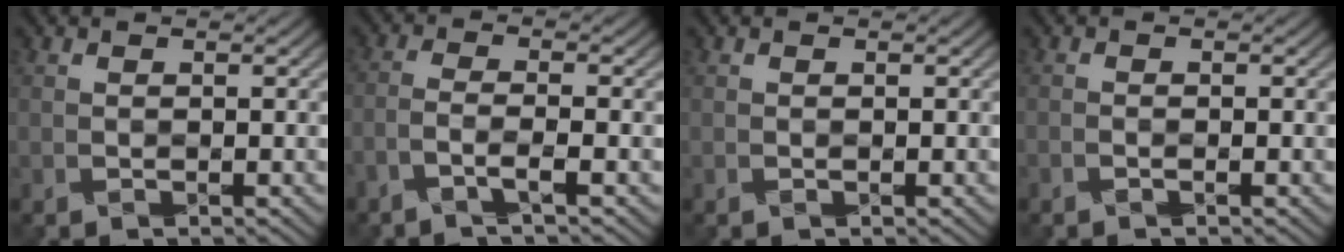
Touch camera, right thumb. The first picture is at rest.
{"total": 2.8, "force": [-1.9, 0.3, 2.1], "torque": [-0.032, 0.008, -0.057]}
{"total": 0.0}
{"total": 0.6, "force": [-0.4, 0.1, 0.3], "torque": [-0.003, 0.001, -0.011]}